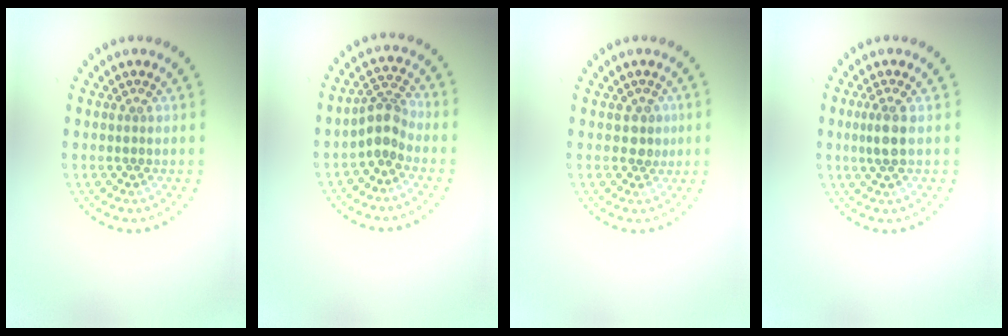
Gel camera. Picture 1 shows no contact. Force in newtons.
{"total": 2.7, "press": 2.0, "slide": 1.8}
{"total": 1.5, "press": 1.2, "slide": 0.9}
{"total": 2.0, "press": 1.7, "slide": 1.0}